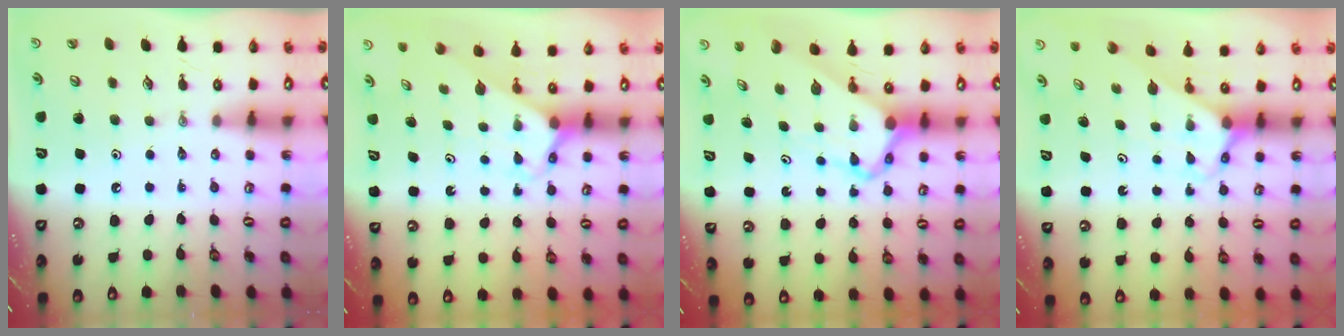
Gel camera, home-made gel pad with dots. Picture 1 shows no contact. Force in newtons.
{"total": 2.6, "press": 2.6, "slide": 0.2}
{"total": 6.2, "press": 6.2, "slide": 0.6}
{"total": 2.9, "press": 2.9, "slide": 0.2}